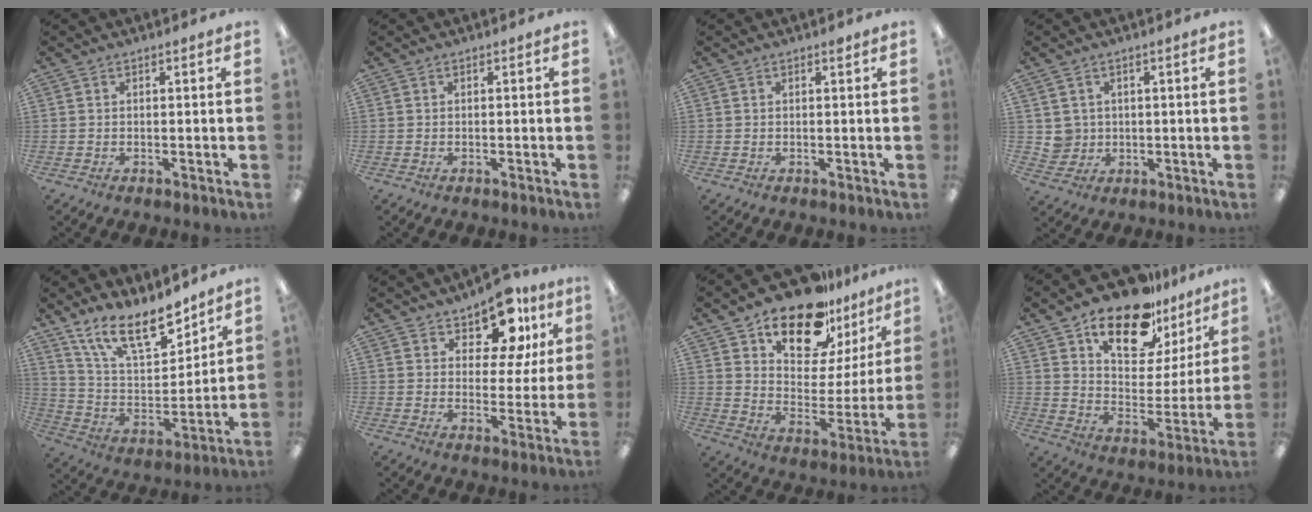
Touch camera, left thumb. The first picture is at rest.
{"total": 0.0}
{"total": 0.7, "force": [0.6, 0.1, 0.5], "torque": [-0.002, -0.002, 0.008]}
{"total": 3.9, "force": [1.4, 3.6, 0.1], "torque": [-0.008, 0.003, 0.027]}
{"total": 17.6, "force": [12.9, 6.8, 9.9], "torque": [-0.175, -0.072, 0.226]}
{"total": 11.9, "force": [8.3, 6.1, 6.1], "torque": [-0.095, -0.046, 0.147]}
{"total": 18.5, "force": [14.4, 8.6, 7.7], "torque": [-0.139, -0.100, 0.255]}
{"total": 19.0, "force": [13.4, 9.2, 9.9], "torque": [-0.166, -0.077, 0.233]}